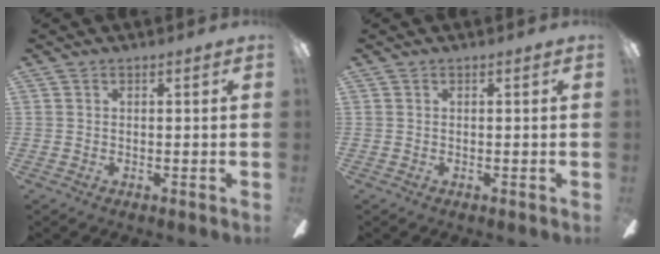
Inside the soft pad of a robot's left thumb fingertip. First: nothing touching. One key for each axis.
{"total": 0.0}